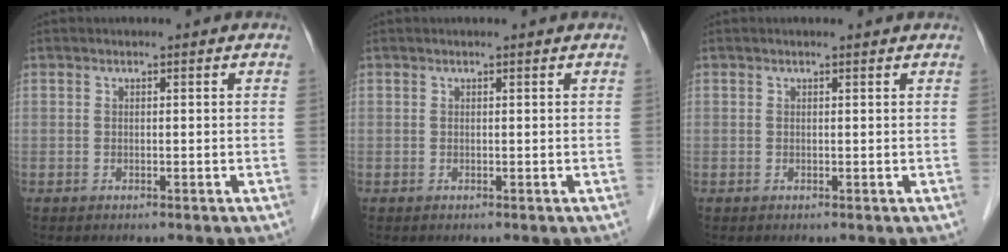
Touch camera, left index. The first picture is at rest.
{"total": 0.7, "force": [0.7, 0.0, 0.2], "torque": [-0.009, 0.005, 0.009]}
{"total": 1.2, "force": [1.2, 0.2, 0.3], "torque": [-0.014, 0.009, 0.012]}